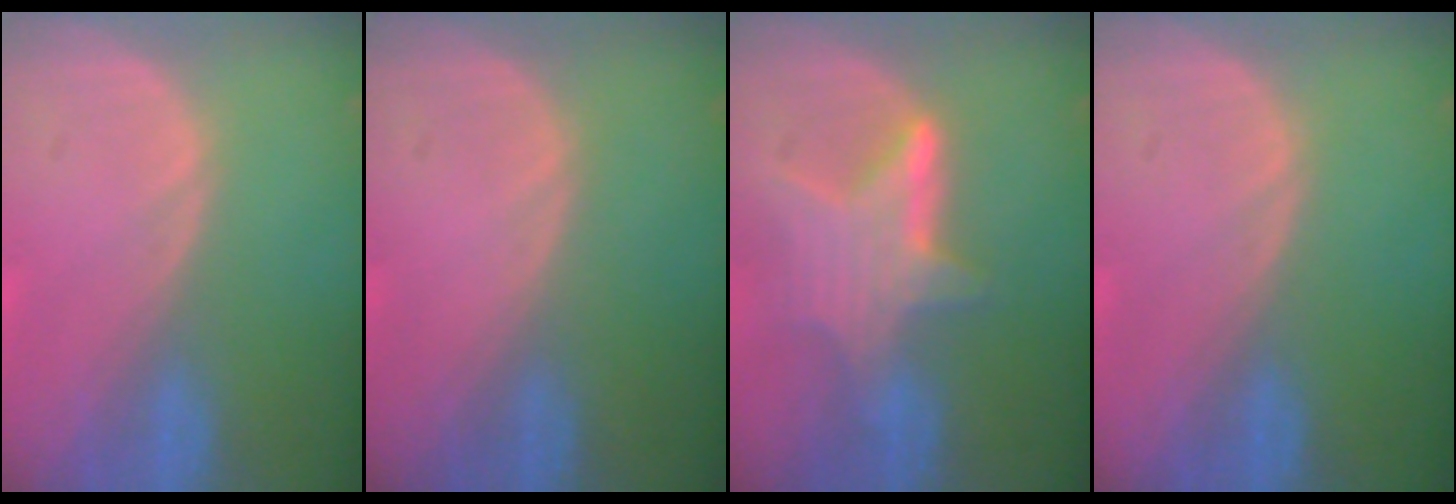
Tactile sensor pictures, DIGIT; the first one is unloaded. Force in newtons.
{"total": 0.0}
{"total": 6.5, "press": 6.4, "slide": 1.0}
{"total": 0.0}